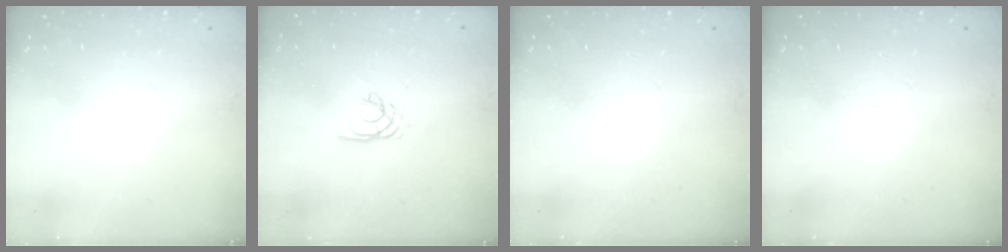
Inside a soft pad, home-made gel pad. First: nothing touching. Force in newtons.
{"total": 2.2, "press": 2.2, "slide": 0.3}
{"total": 0.0}
{"total": 0.0}